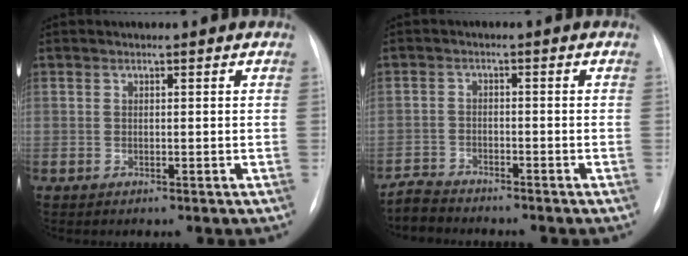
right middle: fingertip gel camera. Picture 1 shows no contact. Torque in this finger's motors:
{"motor_torque": [0.04, -0.04, -0.05, 0.00]}